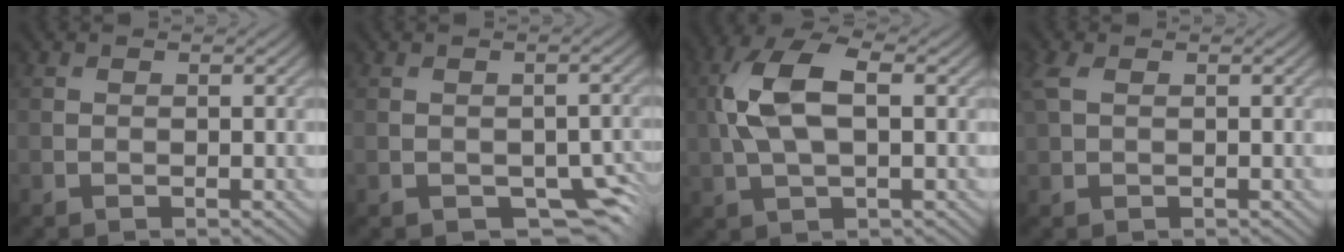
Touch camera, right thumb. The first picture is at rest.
{"total": 6.0, "force": [-2.6, 3.8, 3.8], "torque": [-0.051, -0.019, -0.028]}
{"total": 9.0, "force": [1.1, 4.3, 7.8], "torque": [-0.179, 0.019, 0.013]}
{"total": 3.1, "force": [1.0, 1.7, 2.3], "torque": [-0.075, 0.012, 0.020]}